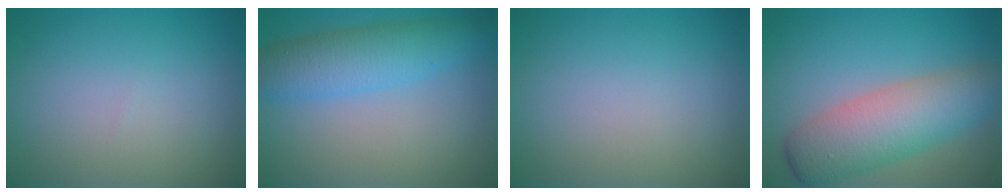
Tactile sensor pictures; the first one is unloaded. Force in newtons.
{"total": 5.1, "press": 5.1, "slide": 0.3}
{"total": 0.0}
{"total": 7.2, "press": 7.2, "slide": 0.2}